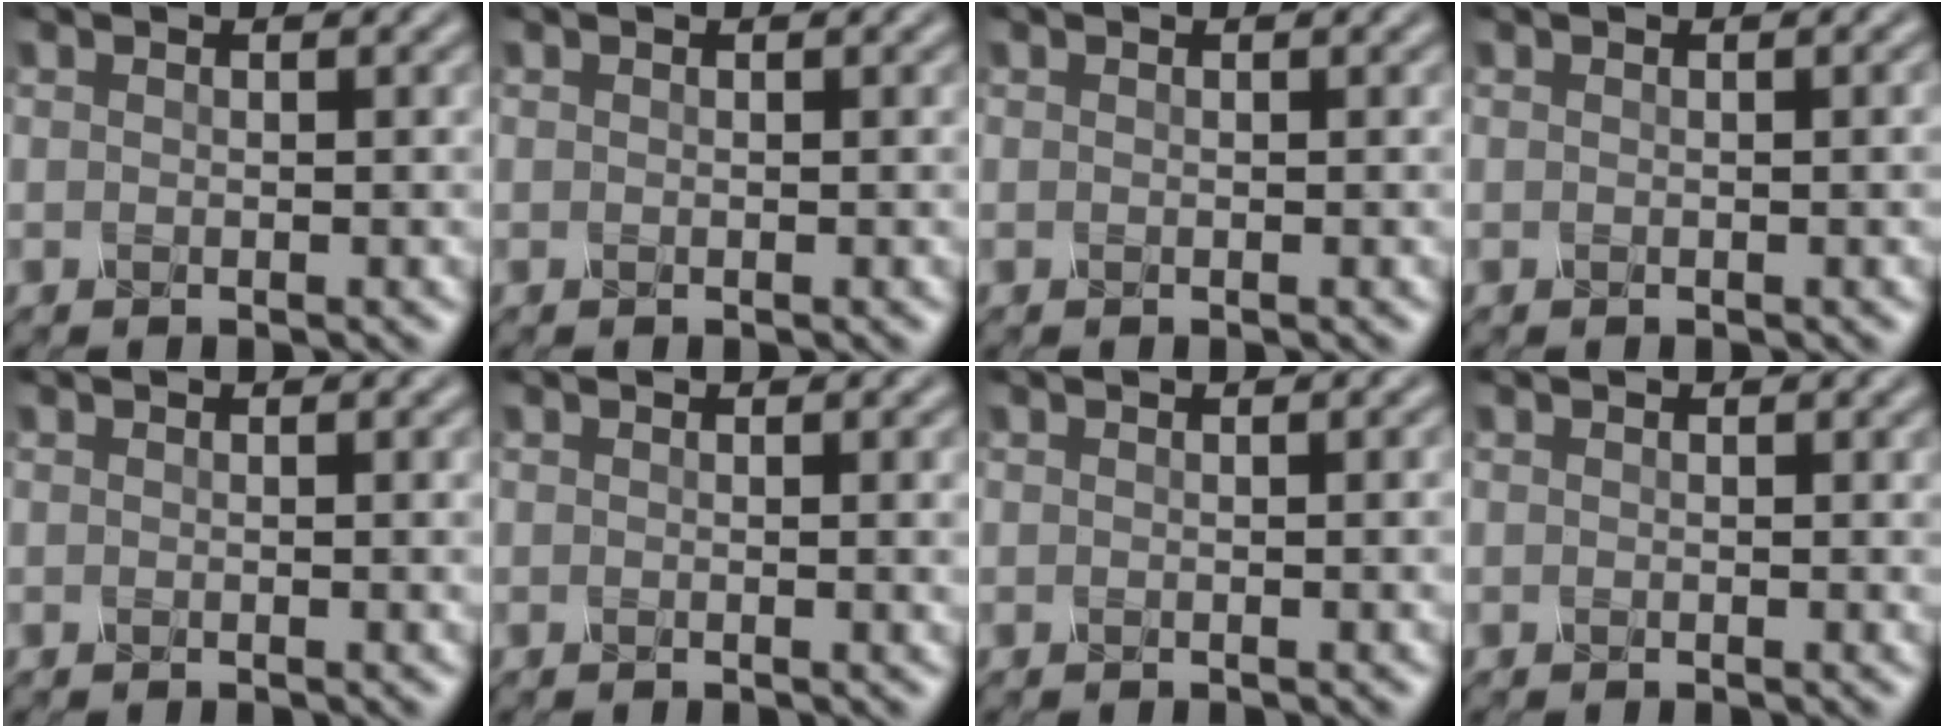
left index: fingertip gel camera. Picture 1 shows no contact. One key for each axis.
{"total": 0.0}
{"total": 0.0}
{"total": 1.0, "fx": 0.0, "fy": 0.4, "fz": 0.9, "tx": -0.006, "ty": 0.004, "tz": -0.003}
{"total": 0.7, "fx": 0.1, "fy": 0.3, "fz": 0.6, "tx": -0.004, "ty": 0.001, "tz": 0.000}
{"total": 1.3, "fx": 0.2, "fy": 0.5, "fz": 1.2, "tx": -0.010, "ty": 0.002, "tz": 0.000}
{"total": 1.2, "fx": 0.0, "fy": 0.4, "fz": 1.1, "tx": -0.009, "ty": 0.003, "tz": -0.003}
{"total": 0.0}